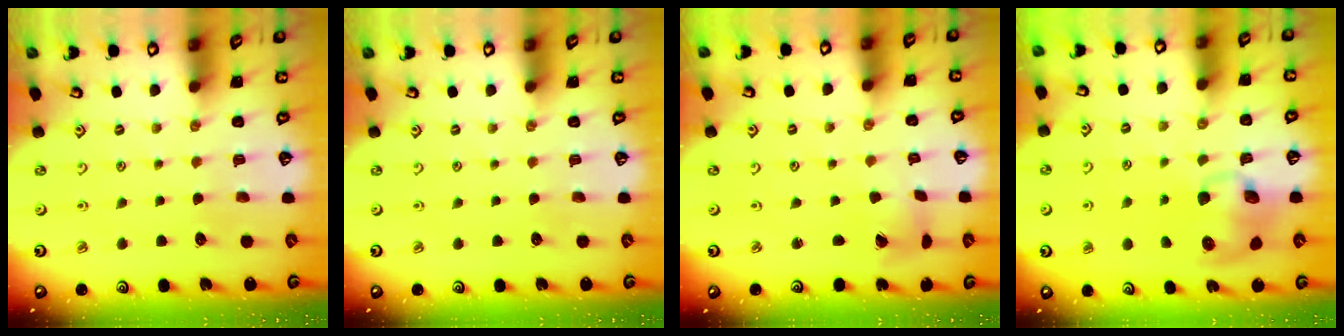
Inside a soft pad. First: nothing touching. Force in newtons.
{"total": 0.0}
{"total": 1.1, "press": 1.1, "slide": 0.2}
{"total": 10.2, "press": 10.1, "slide": 1.5}